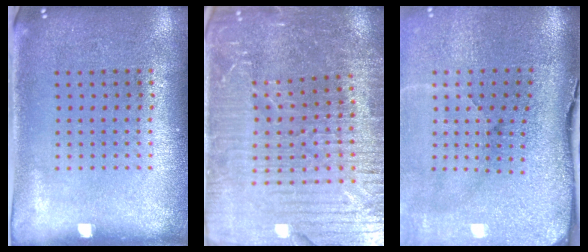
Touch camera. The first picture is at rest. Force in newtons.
{"total": 4.9, "press": 4.6, "slide": 1.7}
{"total": 5.0, "press": 3.9, "slide": 3.1}